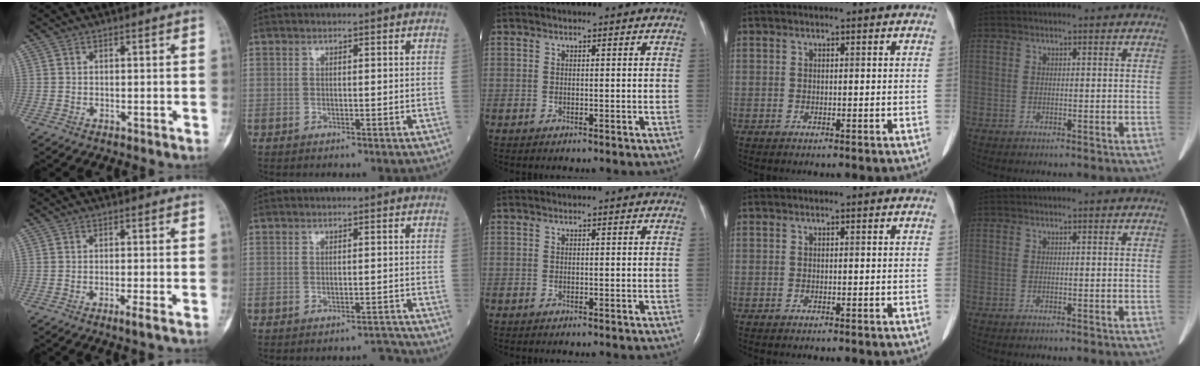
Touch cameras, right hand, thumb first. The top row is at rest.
{"thumb": {"total": 1.5, "force": [-0.8, -0.2, 1.3], "torque": [-0.030, -0.005, -0.018]}, "index": {"total": 1.6, "force": [-1.5, -0.1, -0.4], "torque": [0.013, -0.006, -0.016]}}